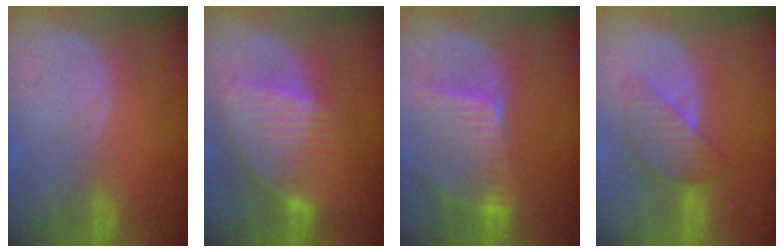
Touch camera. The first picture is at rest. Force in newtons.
{"total": 8.6, "press": 7.5, "slide": 4.2}
{"total": 9.5, "press": 8.4, "slide": 4.5}
{"total": 6.0, "press": 6.0, "slide": 0.4}